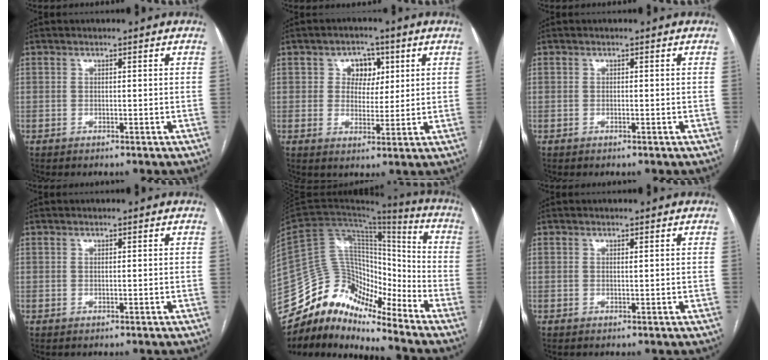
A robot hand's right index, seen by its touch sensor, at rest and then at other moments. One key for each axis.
{"total": 5.3, "fx": 1.7, "fy": 4.3, "fz": 2.6, "tx": -0.034, "ty": 0.015, "tz": 0.029}
{"total": 0.0}
{"total": 0.0}
{"total": 16.4, "fx": -14.7, "fy": 5.6, "fz": 4.8, "tx": -0.079, "ty": 0.066, "tz": -0.263}
{"total": 0.0}